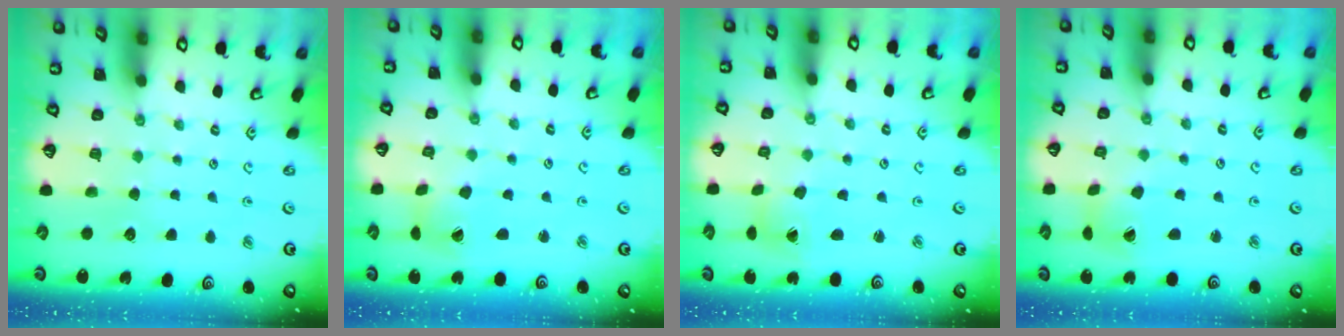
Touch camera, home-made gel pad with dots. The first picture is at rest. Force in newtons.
{"total": 3.0, "press": 2.9, "slide": 0.5}
{"total": 1.3, "press": 1.3, "slide": 0.1}
{"total": 3.0, "press": 2.9, "slide": 0.5}